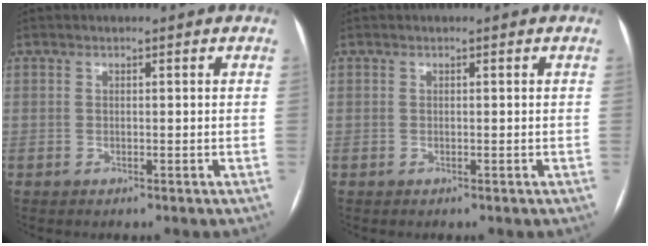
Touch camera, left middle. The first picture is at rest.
{"total": 0.0}